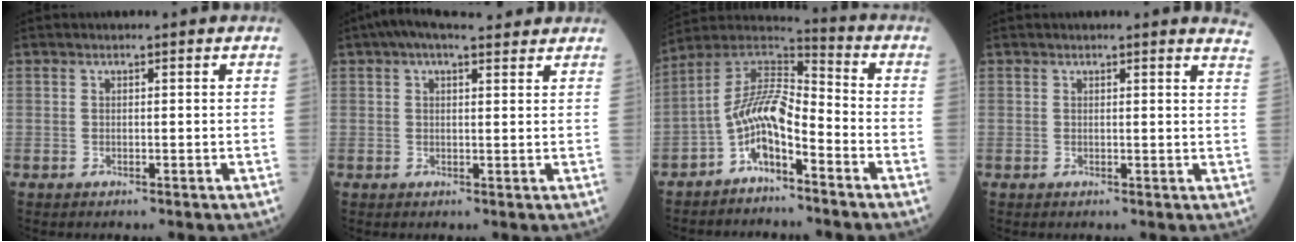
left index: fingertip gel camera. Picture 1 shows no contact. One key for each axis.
{"total": 7.1, "fx": 5.6, "fy": 2.1, "fz": 3.8, "tx": -0.065, "ty": 0.038, "tz": 0.082}
{"total": 9.3, "fx": -4.7, "fy": 3.0, "fz": 7.4, "tx": -0.149, "ty": 0.026, "tz": -0.093}
{"total": 5.6, "fx": 5.4, "fy": 0.0, "fz": 1.2, "tx": -0.002, "ty": -0.026, "tz": 0.025}